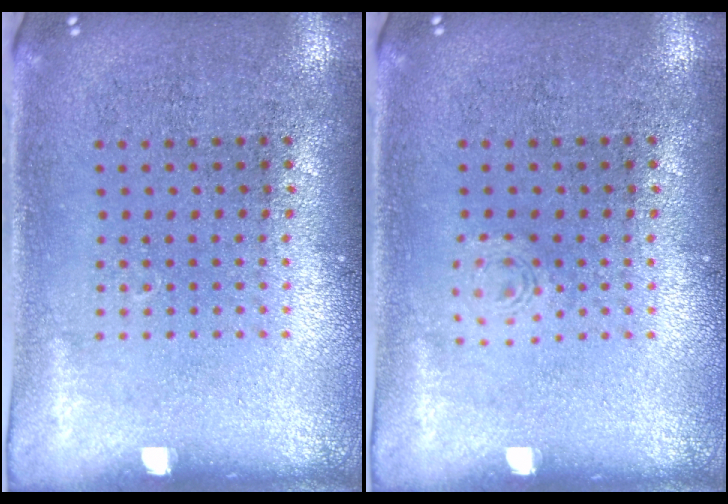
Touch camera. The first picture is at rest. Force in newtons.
{"total": 0.7, "press": 0.7, "slide": 0.2}